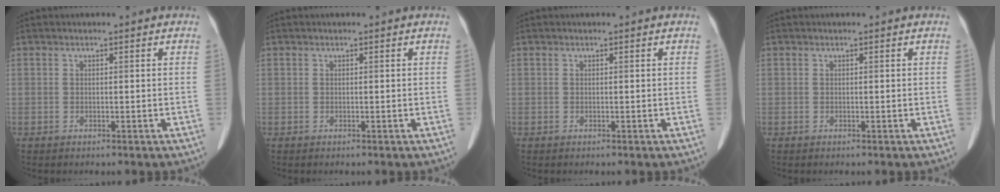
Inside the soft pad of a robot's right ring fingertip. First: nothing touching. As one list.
[{"total": 0.0}, {"total": 0.0}, {"total": 0.0}]